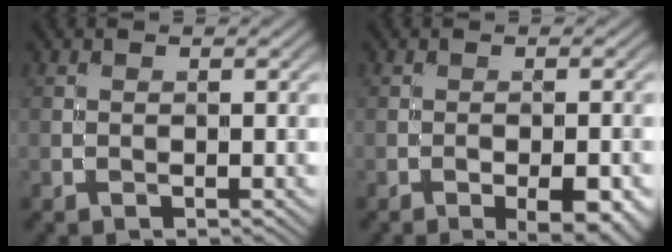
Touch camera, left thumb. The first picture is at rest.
{"total": 5.9, "force": [-2.7, 2.2, 4.7], "torque": [-0.065, 0.005, -0.026]}